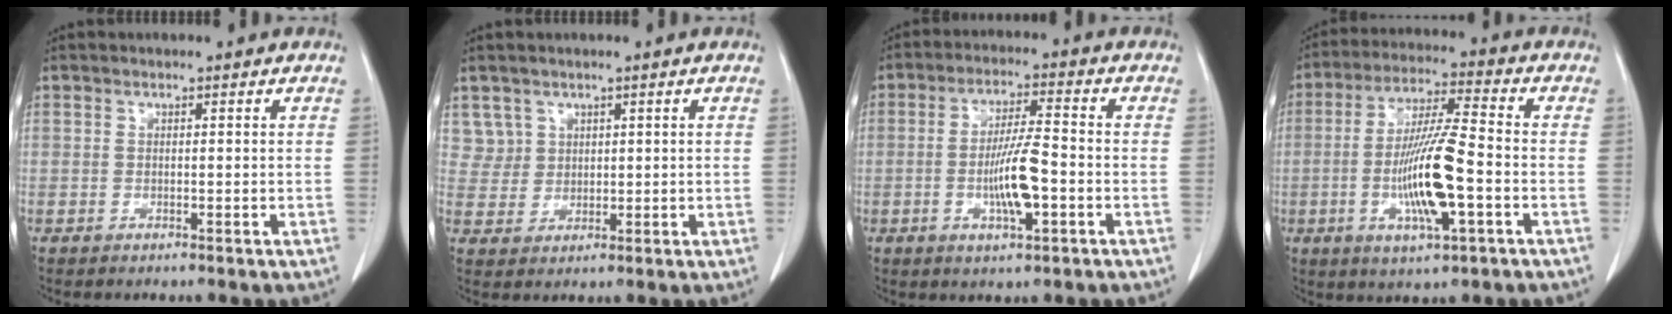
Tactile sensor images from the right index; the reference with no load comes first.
{"total": 3.8, "force": [2.2, 3.1, -0.4], "torque": [0.023, 0.003, 0.042]}
{"total": 8.0, "force": [-2.0, 1.1, 7.6], "torque": [-0.142, 0.001, -0.036]}
{"total": 12.9, "force": [-3.1, 1.3, 12.4], "torque": [-0.239, -0.007, -0.057]}